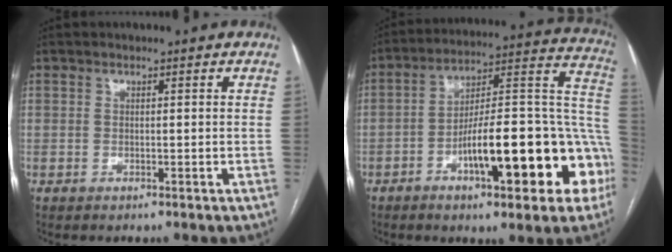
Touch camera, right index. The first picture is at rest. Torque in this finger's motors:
{"motor_torque": [1.51, -0.63, 1.06, 0.21]}